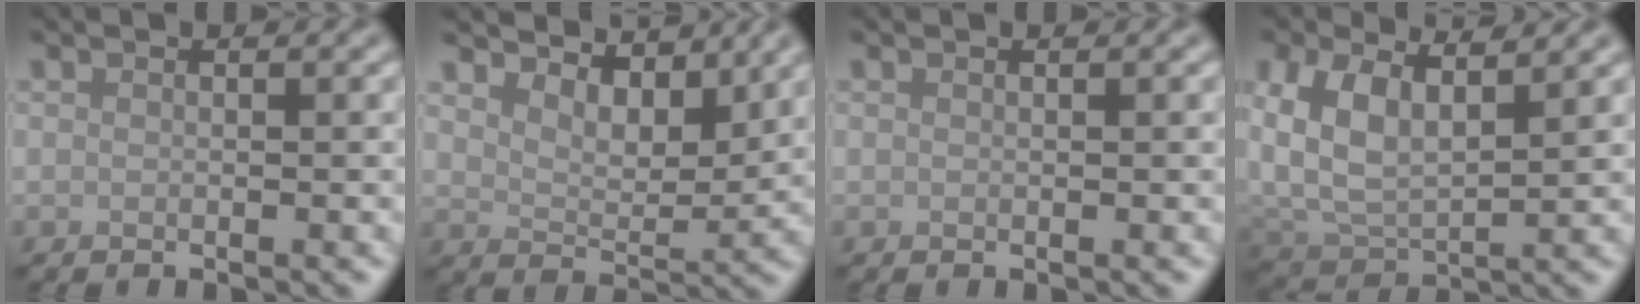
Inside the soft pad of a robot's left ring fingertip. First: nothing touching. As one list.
[{"total": 4.9, "force": [4.1, 1.8, 1.9], "torque": [-0.041, -0.005, 0.053]}, {"total": 0.0}, {"total": 7.3, "force": [3.3, 4.0, 5.1], "torque": [-0.113, 0.004, 0.058]}]